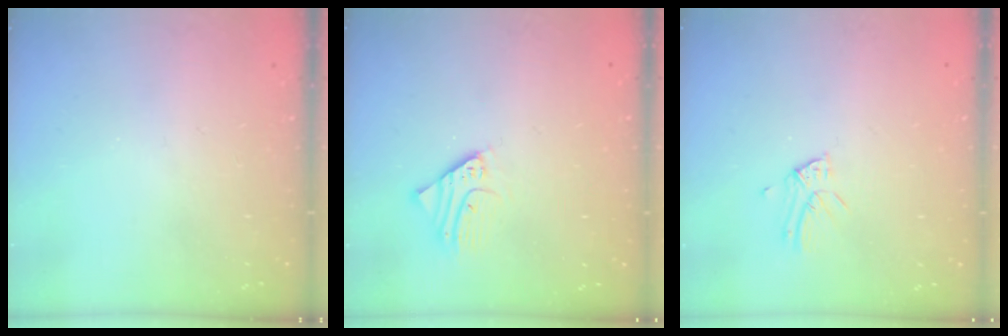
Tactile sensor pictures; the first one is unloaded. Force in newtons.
{"total": 2.5, "press": 2.5, "slide": 0.2}
{"total": 3.6, "press": 3.5, "slide": 0.3}